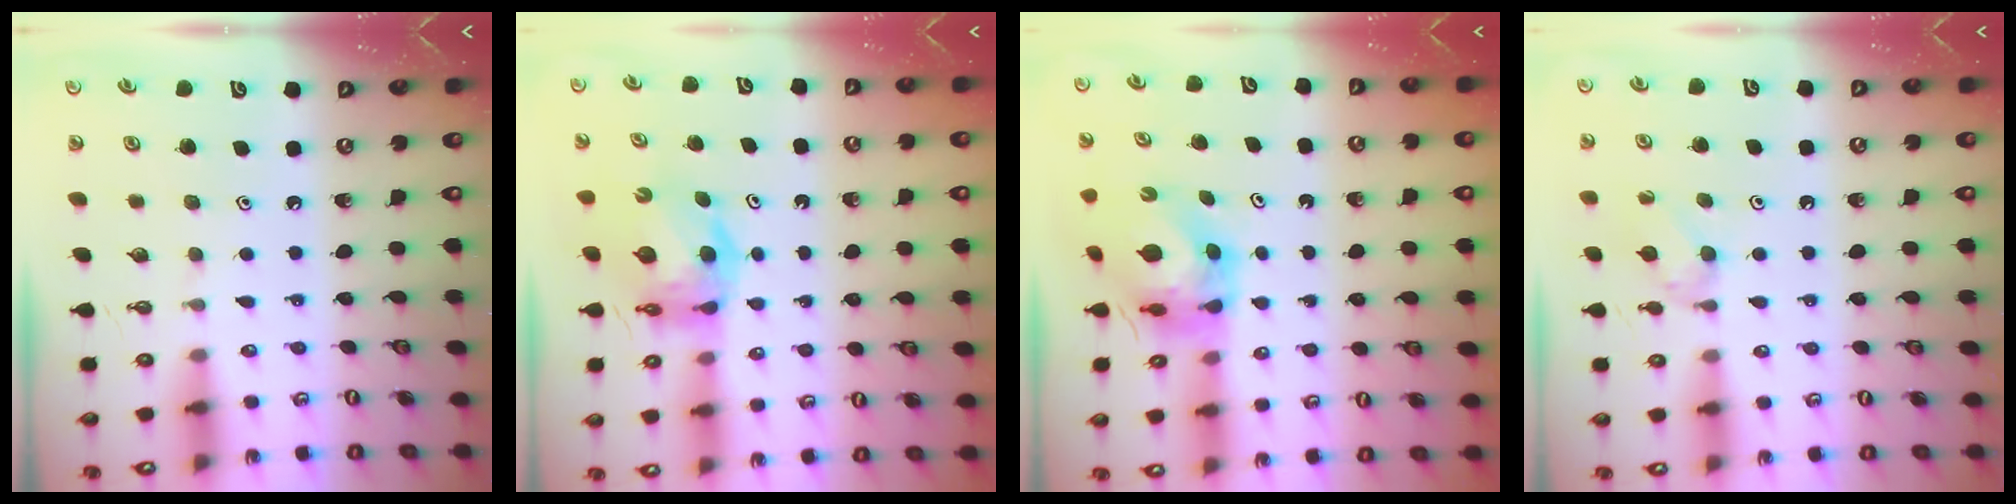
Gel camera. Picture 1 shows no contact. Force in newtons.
{"total": 6.3, "press": 6.3, "slide": 0.7}
{"total": 6.5, "press": 6.4, "slide": 0.5}
{"total": 6.9, "press": 6.8, "slide": 0.9}